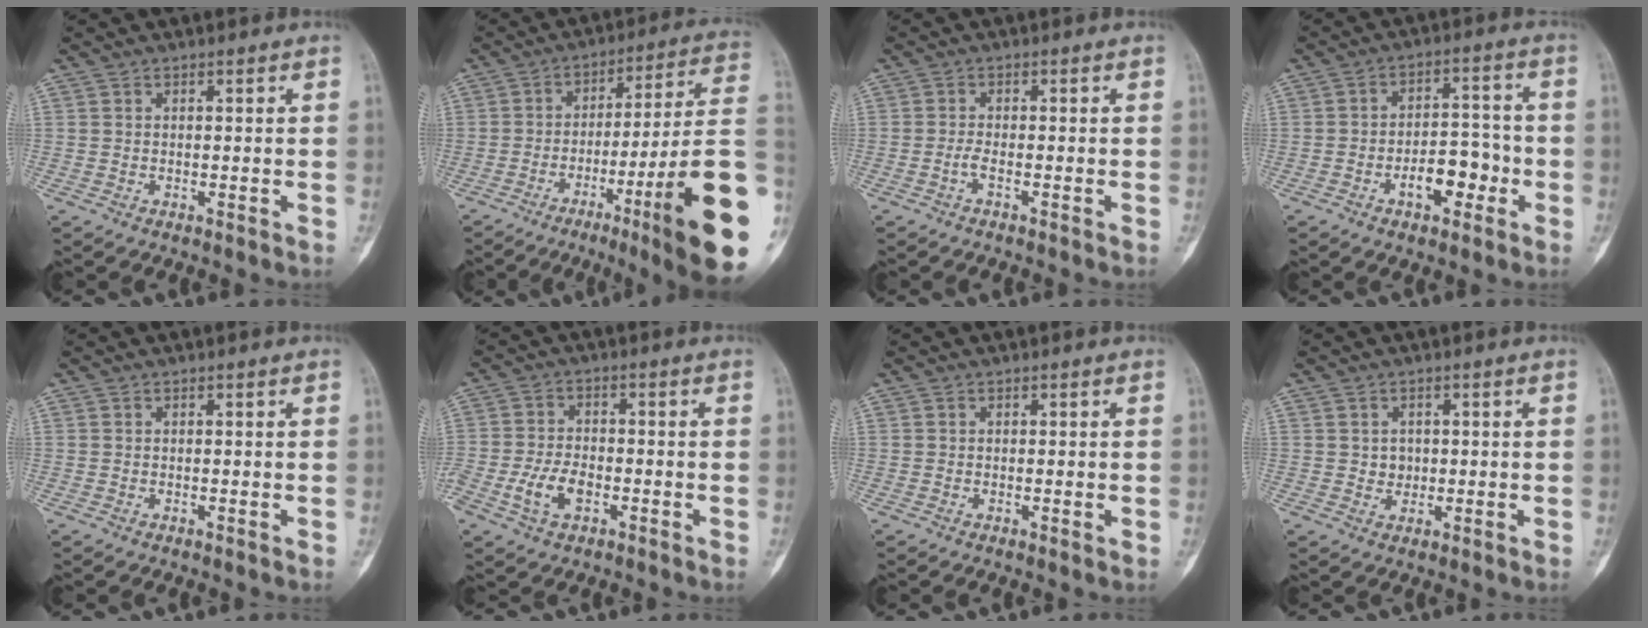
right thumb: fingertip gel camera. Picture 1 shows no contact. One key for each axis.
{"total": 23.4, "fx": -7.4, "fy": 1.4, "fz": 22.1, "tx": -0.261, "ty": 0.021, "tz": -0.110}
{"total": 1.4, "fx": -0.7, "fy": 0.2, "fz": 1.1, "tx": -0.026, "ty": 0.001, "tz": -0.017}
{"total": 8.4, "fx": -3.2, "fy": 4.6, "fz": 6.2, "tx": -0.073, "ty": 0.037, "tz": -0.052}
{"total": 0.0}
{"total": 6.4, "fx": -2.4, "fy": 3.7, "fz": 4.6, "tx": -0.091, "ty": 0.013, "tz": -0.046}
{"total": 0.7, "fx": -0.1, "fy": 0.2, "fz": 0.7, "tx": -0.007, "ty": -0.001, "tz": -0.001}
{"total": 2.3, "fx": 0.2, "fy": 2.1, "fz": 1.0, "tx": -0.003, "ty": 0.002, "tz": 0.006}